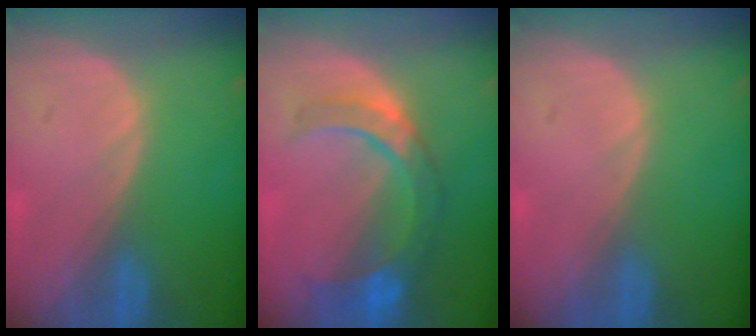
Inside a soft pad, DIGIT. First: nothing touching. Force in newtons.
{"total": 8.8, "press": 7.8, "slide": 4.1}
{"total": 0.0}